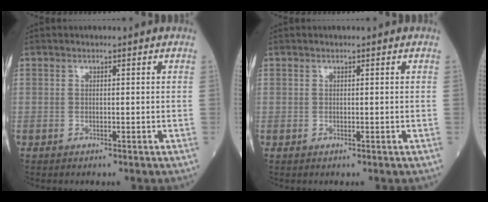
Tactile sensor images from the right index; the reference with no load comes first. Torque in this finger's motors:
{"motor_torque": [0.00, 0.00, 0.00, -0.01]}